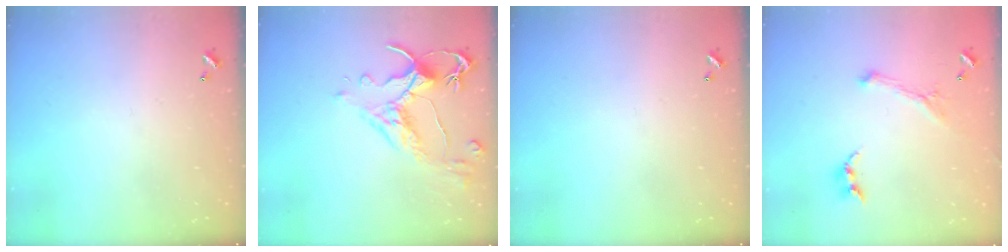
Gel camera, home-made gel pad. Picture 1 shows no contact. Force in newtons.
{"total": 3.2, "press": 2.9, "slide": 1.4}
{"total": 0.0}
{"total": 1.6, "press": 1.5, "slide": 0.4}